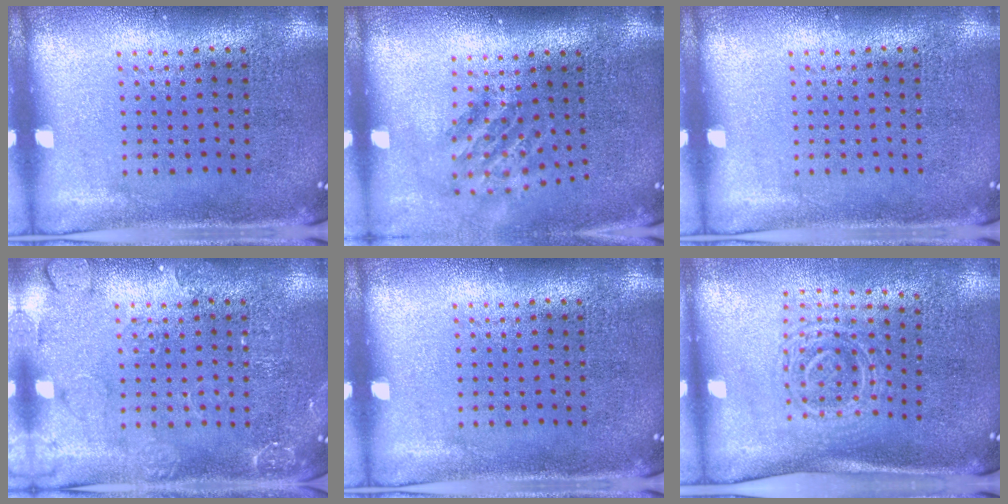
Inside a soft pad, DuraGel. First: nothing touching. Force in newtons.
{"total": 1.8, "press": 1.2, "slide": 1.2}
{"total": 0.0}
{"total": 2.5, "press": 2.5, "slide": 0.4}
{"total": 0.0}
{"total": 1.7, "press": 1.3, "slide": 1.1}